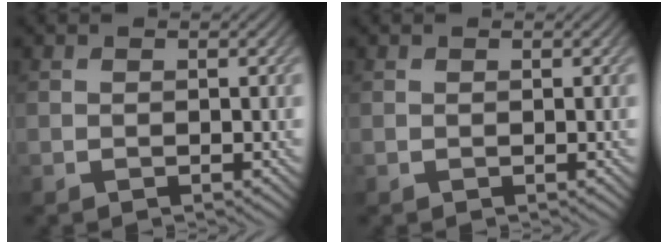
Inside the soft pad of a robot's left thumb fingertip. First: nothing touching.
{"total": 0.0}